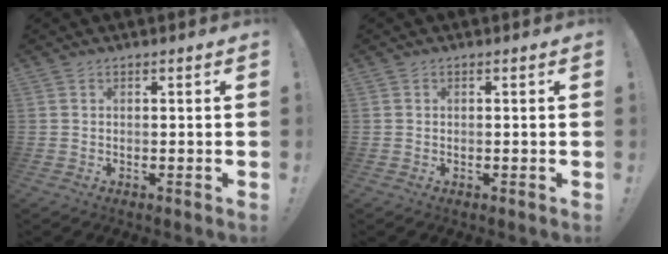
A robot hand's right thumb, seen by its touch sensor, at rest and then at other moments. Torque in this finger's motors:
{"motor_torque": [-0.04, 0.11, -0.37, 0.07, 0.06]}